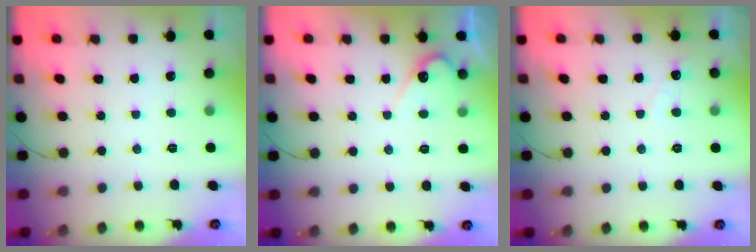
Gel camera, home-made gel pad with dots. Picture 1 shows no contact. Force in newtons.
{"total": 3.9, "press": 3.9, "slide": 0.3}
{"total": 2.9, "press": 2.9, "slide": 0.3}